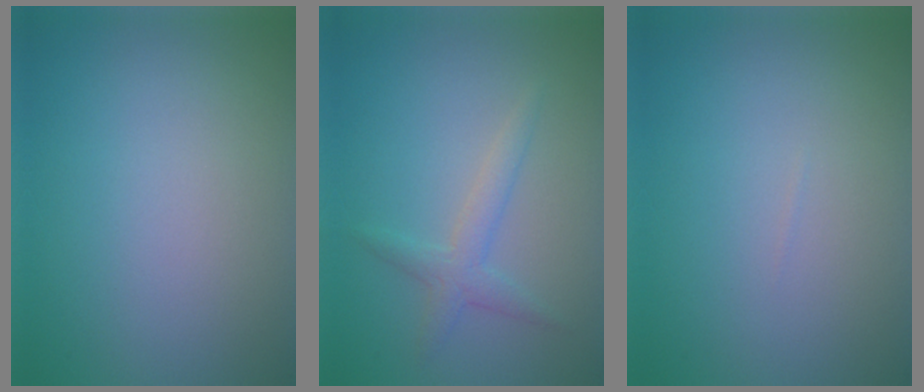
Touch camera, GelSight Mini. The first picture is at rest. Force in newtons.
{"total": 2.0, "press": 2.0, "slide": 0.0}
{"total": 0.0}